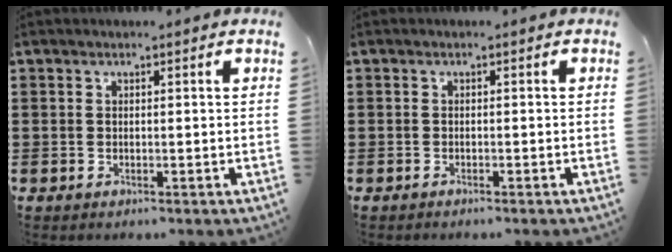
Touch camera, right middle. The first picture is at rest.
{"total": 0.5, "force": [-0.5, -0.1, 0.1], "torque": [-0.004, -0.002, -0.010]}